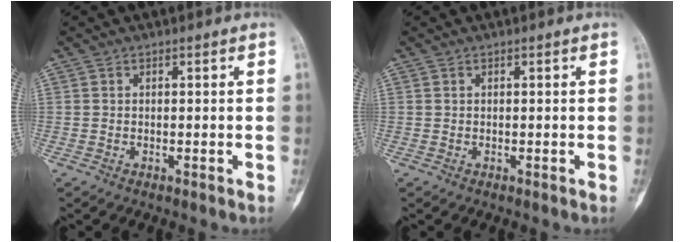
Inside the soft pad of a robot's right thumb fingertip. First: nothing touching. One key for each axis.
{"total": 0.0}